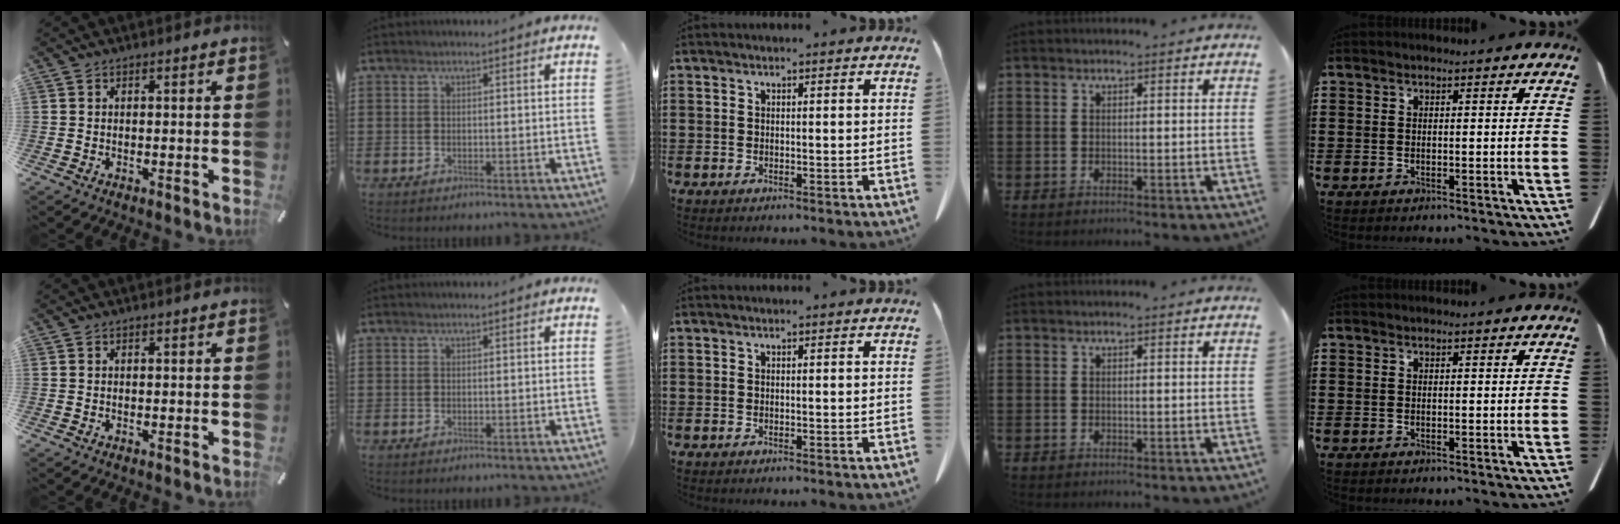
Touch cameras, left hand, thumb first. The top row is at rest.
{}